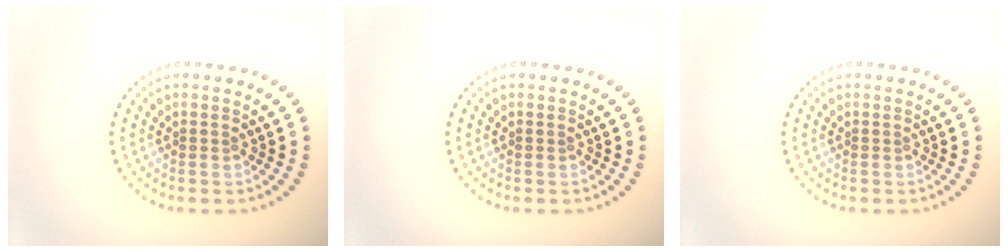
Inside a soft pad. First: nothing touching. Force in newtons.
{"total": 0.0}
{"total": 0.0}